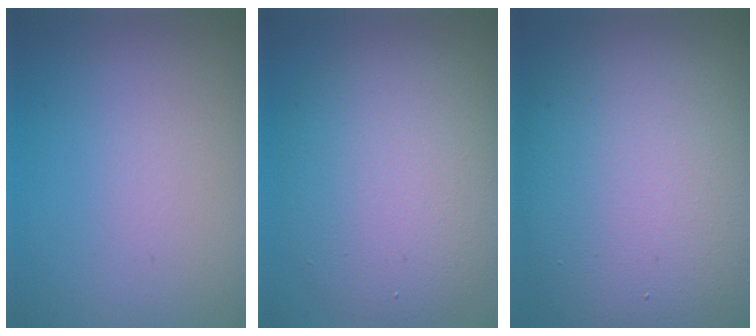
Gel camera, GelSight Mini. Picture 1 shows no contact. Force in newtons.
{"total": 7.6, "press": 7.6, "slide": 0.6}
{"total": 14.3, "press": 14.3, "slide": 1.3}